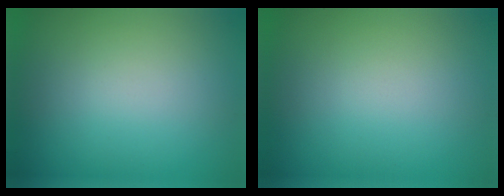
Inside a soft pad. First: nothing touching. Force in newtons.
{"total": 0.0}